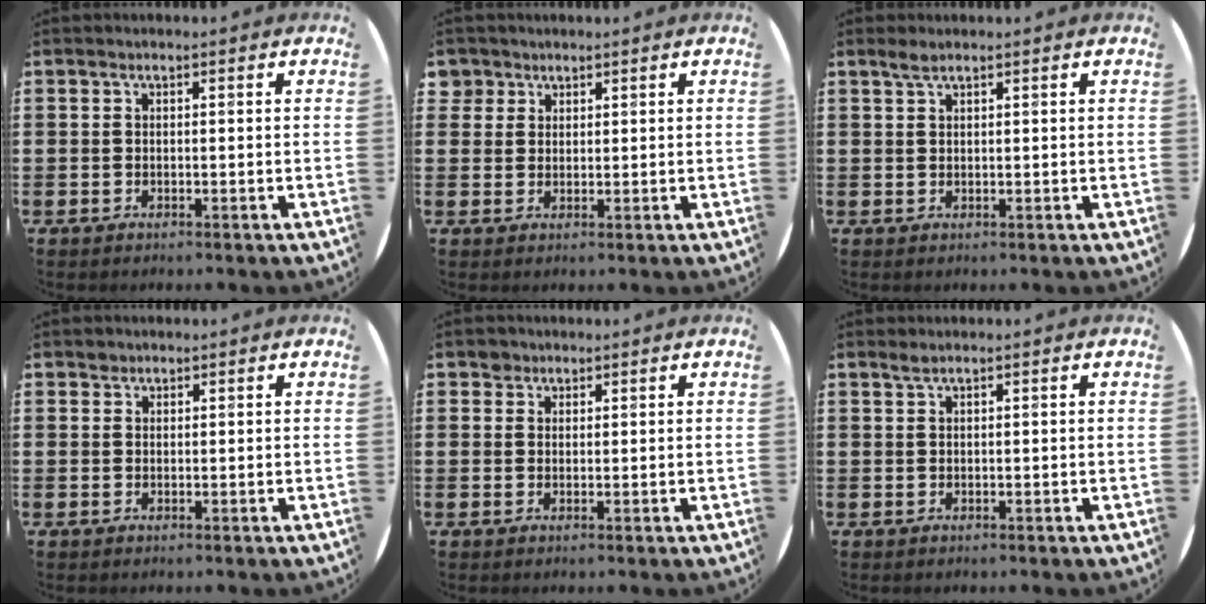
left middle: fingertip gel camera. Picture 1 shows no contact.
{"total": 2.3, "force": [1.7, 1.6, 0.1], "torque": [-0.001, 0.003, 0.031]}
{"total": 1.3, "force": [1.1, 0.1, 0.7], "torque": [-0.015, 0.002, 0.020]}
{"total": 0.9, "force": [0.8, 0.5, 0.0], "torque": [0.007, -0.001, 0.013]}
{"total": 1.6, "force": [1.3, 1.0, 0.0], "torque": [0.006, 0.000, 0.024]}
{"total": 0.8, "force": [0.7, -0.1, 0.4], "torque": [-0.008, 0.000, 0.013]}